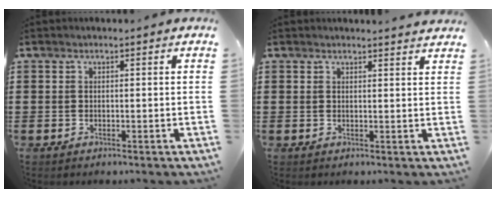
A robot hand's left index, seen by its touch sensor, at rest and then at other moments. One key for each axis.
{"total": 1.5, "fx": 1.5, "fy": -0.1, "fz": 0.3, "tx": -0.009, "ty": -0.001, "tz": 0.030}